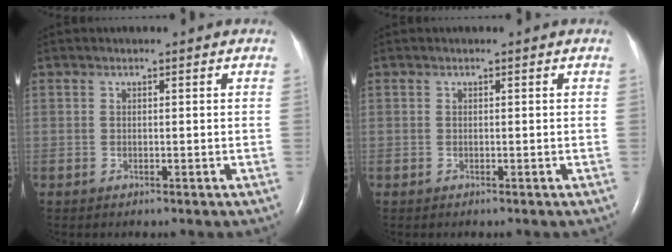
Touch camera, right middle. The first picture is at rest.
{"total": 0.0}